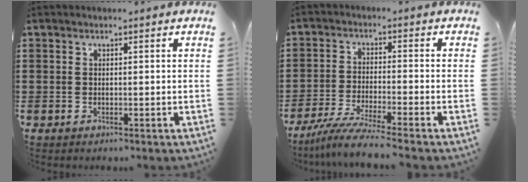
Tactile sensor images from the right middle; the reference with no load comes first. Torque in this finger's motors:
{"motor_torque": [1.30, -0.83, 0.14, 0.12]}